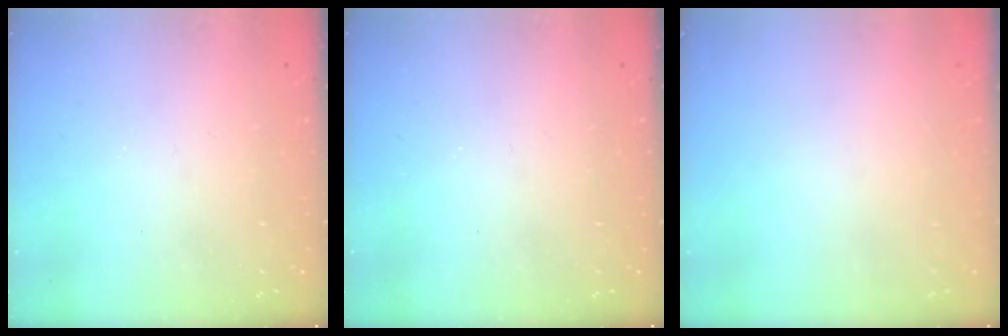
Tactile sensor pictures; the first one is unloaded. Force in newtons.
{"total": 0.0}
{"total": 0.0}